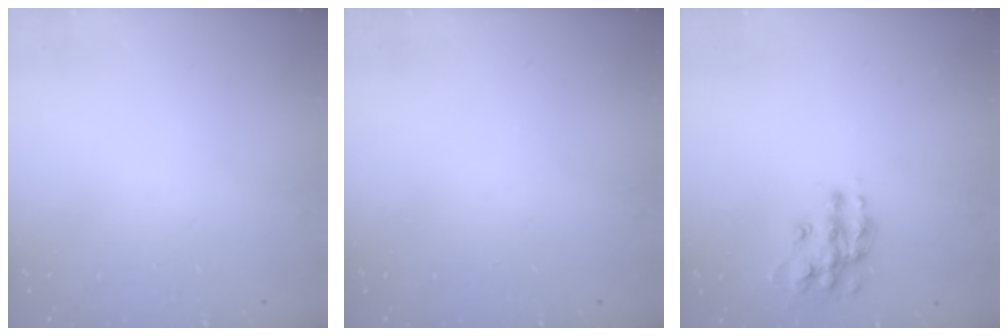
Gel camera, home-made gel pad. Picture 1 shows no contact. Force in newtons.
{"total": 0.0}
{"total": 13.3, "press": 13.3, "slide": 0.9}